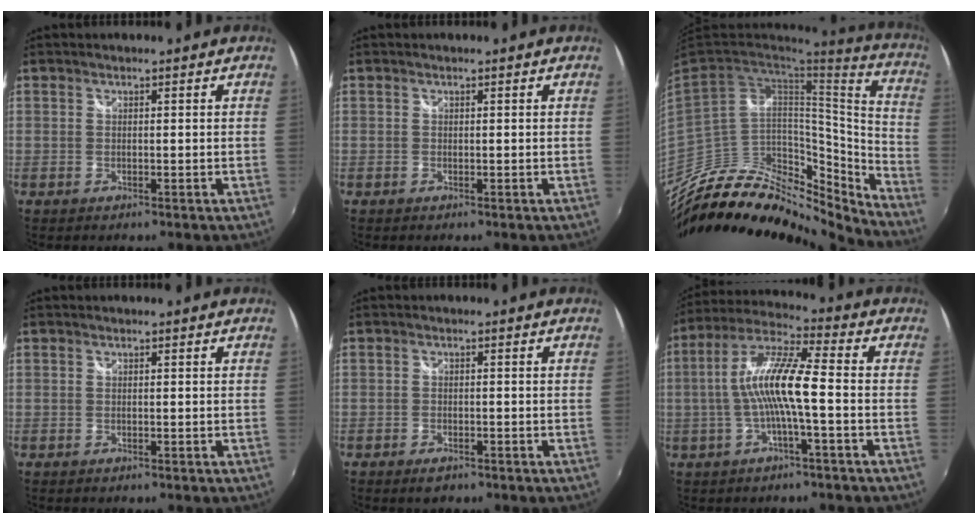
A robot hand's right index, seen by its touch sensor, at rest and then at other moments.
{"total": 0.0}
{"total": 23.3, "force": [-18.8, 9.8, 9.6], "torque": [-0.172, 0.035, -0.298]}
{"total": 0.0}
{"total": 2.4, "force": [-1.7, 1.2, 1.2], "torque": [-0.028, -0.005, -0.029]}
{"total": 11.6, "force": [-1.5, 1.2, 11.4], "torque": [-0.223, 0.014, -0.029]}